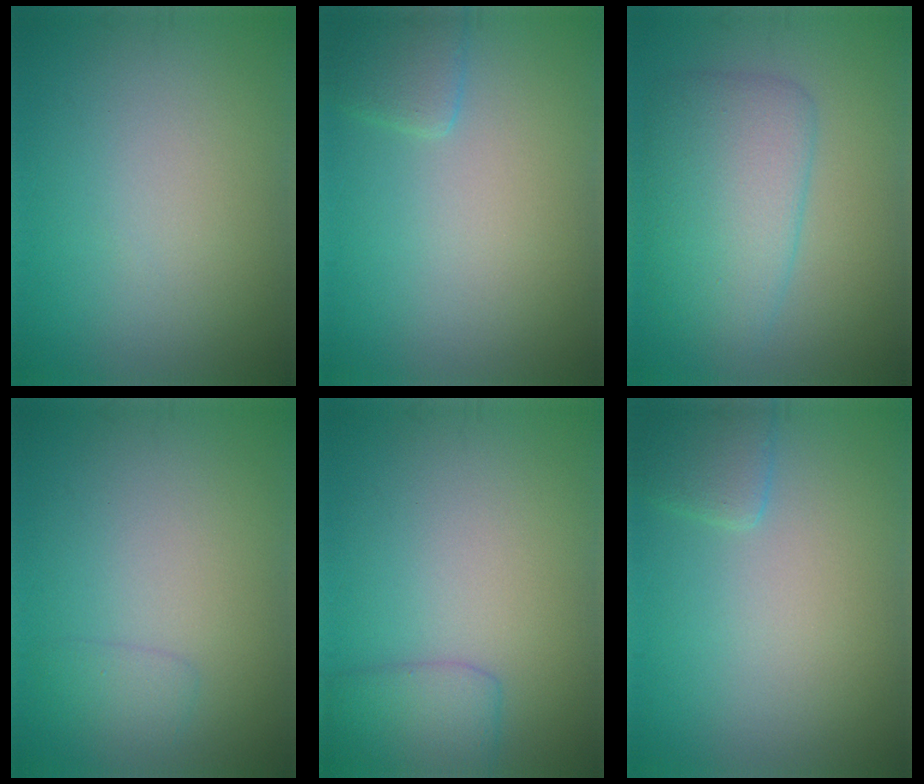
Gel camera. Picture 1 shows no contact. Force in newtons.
{"total": 1.7, "press": 1.7, "slide": 0.1}
{"total": 5.7, "press": 5.6, "slide": 0.2}
{"total": 1.4, "press": 1.4, "slide": 0.1}
{"total": 2.9, "press": 2.9, "slide": 0.1}
{"total": 1.7, "press": 1.7, "slide": 0.1}